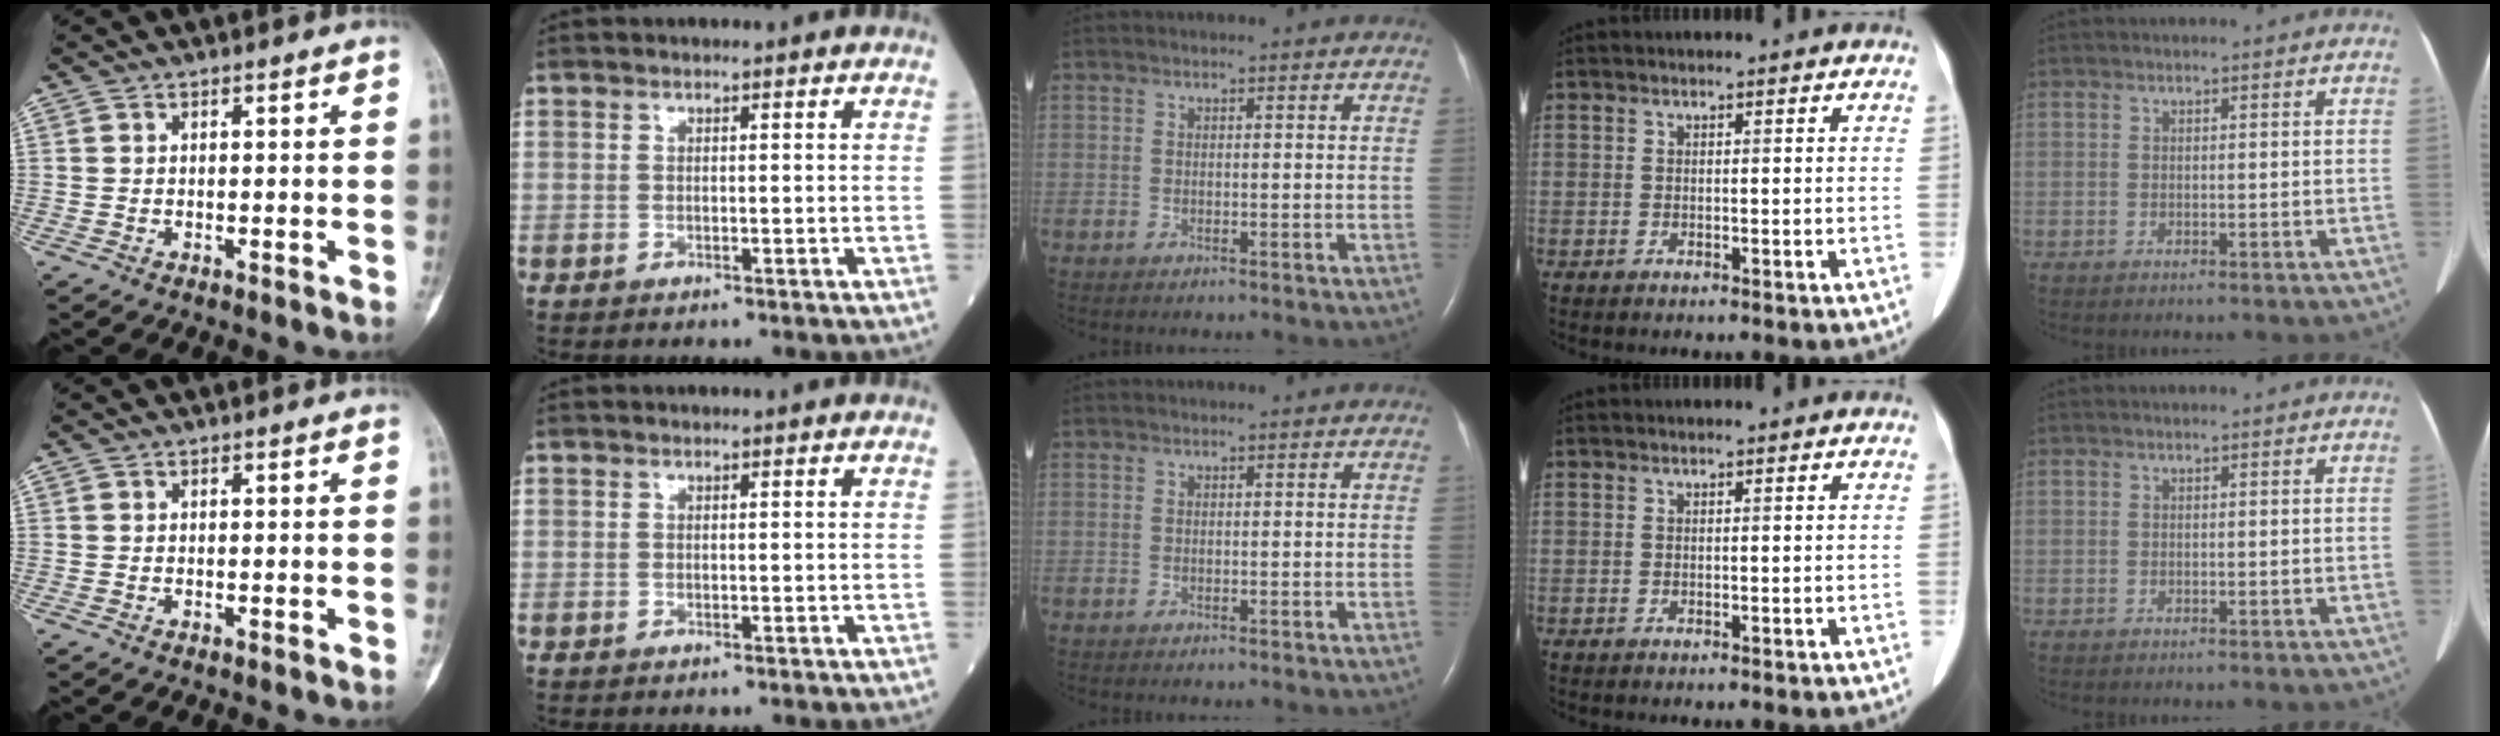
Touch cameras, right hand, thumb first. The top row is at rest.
{}